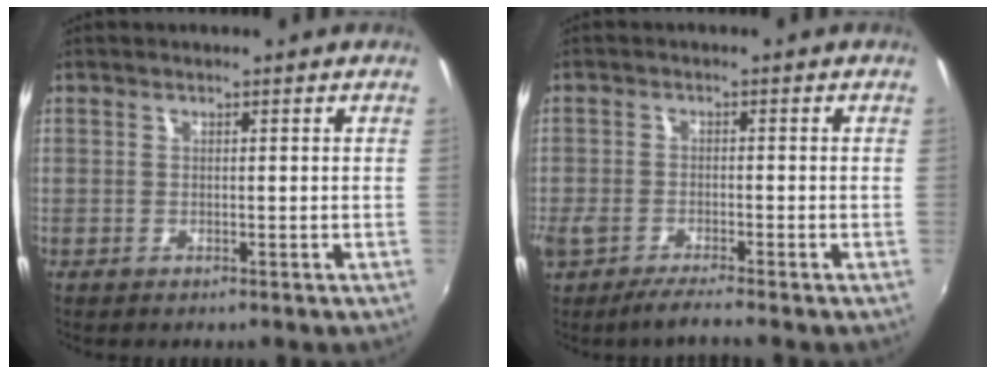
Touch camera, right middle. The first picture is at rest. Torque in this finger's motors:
{"motor_torque": [0.65, -0.53, 0.25, 0.09]}